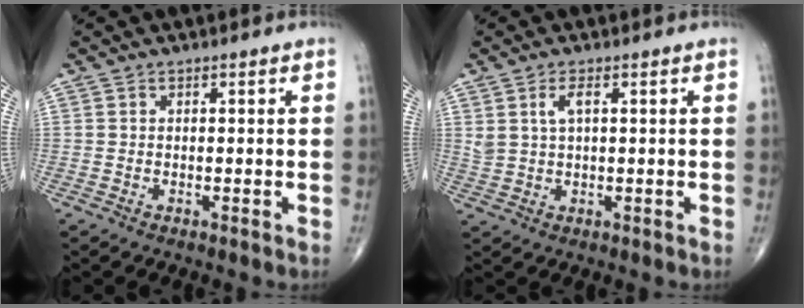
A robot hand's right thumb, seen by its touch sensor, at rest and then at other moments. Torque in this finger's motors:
{"motor_torque": [-0.02, 0.08, 0.36, 0.27, 0.11]}